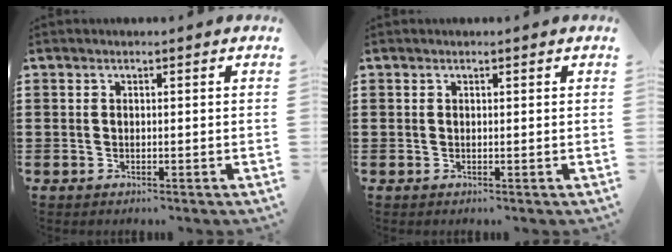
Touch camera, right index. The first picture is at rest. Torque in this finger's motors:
{"motor_torque": [-0.32, -0.05, 0.00, 0.01]}